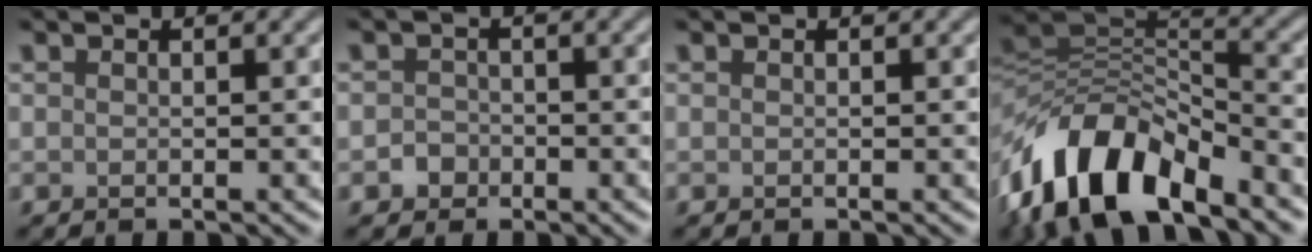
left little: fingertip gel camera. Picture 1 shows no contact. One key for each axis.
{"total": 1.5, "fx": -0.7, "fy": 1.3, "fz": 0.3, "tx": 0.003, "ty": 0.002, "tz": -0.016}
{"total": 0.0}
{"total": 11.4, "fx": -6.8, "fy": 5.2, "fz": 7.4, "tx": -0.137, "ty": 0.006, "tz": -0.135}